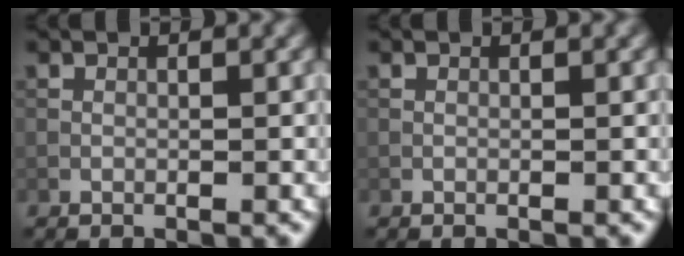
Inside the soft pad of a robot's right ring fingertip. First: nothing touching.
{"total": 0.0}